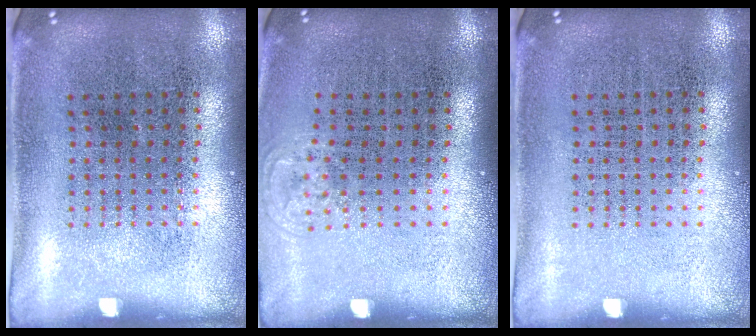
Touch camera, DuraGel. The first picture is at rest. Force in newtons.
{"total": 0.6, "press": 0.5, "slide": 0.3}
{"total": 0.0}